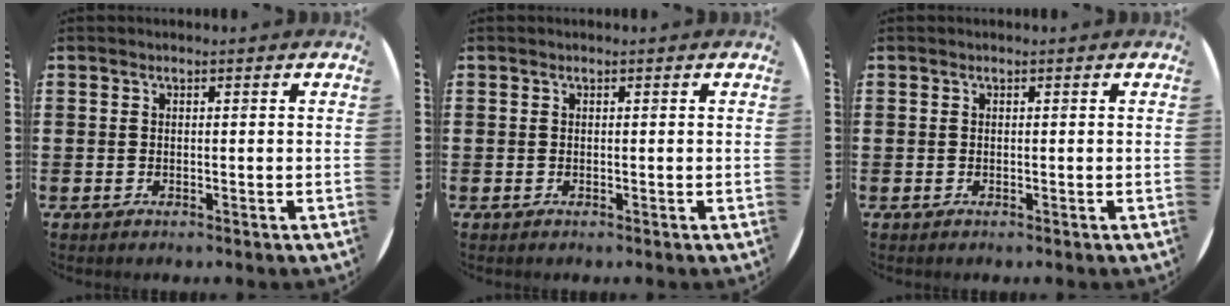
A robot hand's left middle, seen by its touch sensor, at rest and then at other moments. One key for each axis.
{"total": 0.0}
{"total": 0.0}